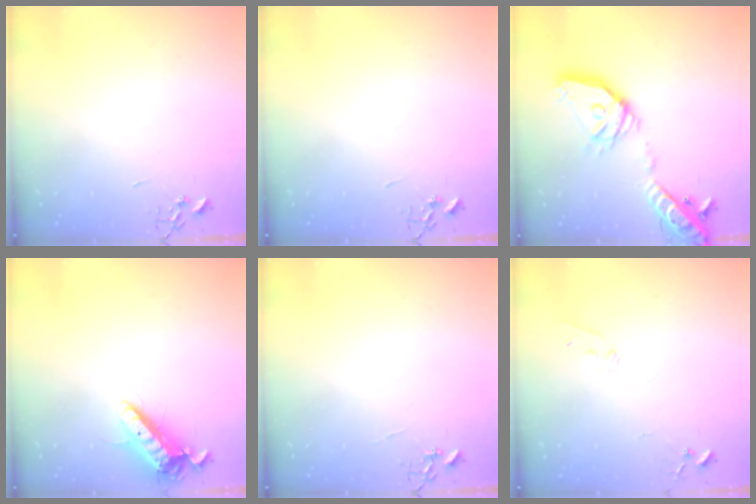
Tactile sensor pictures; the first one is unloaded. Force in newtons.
{"total": 0.0}
{"total": 21.9, "press": 21.6, "slide": 3.8}
{"total": 12.9, "press": 12.7, "slide": 2.1}
{"total": 4.3, "press": 4.3, "slide": 0.3}
{"total": 6.8, "press": 6.7, "slide": 0.5}